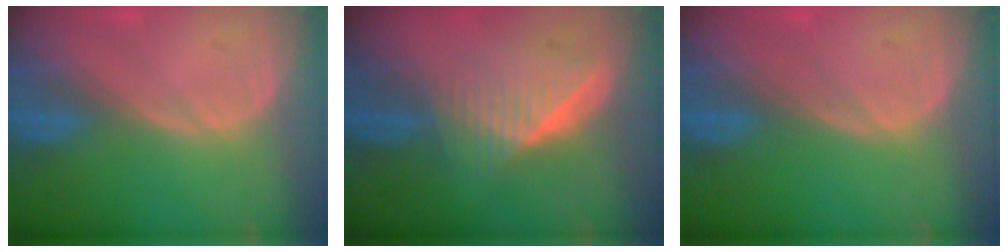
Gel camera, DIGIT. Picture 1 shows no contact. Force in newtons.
{"total": 6.5, "press": 5.8, "slide": 2.8}
{"total": 0.0}